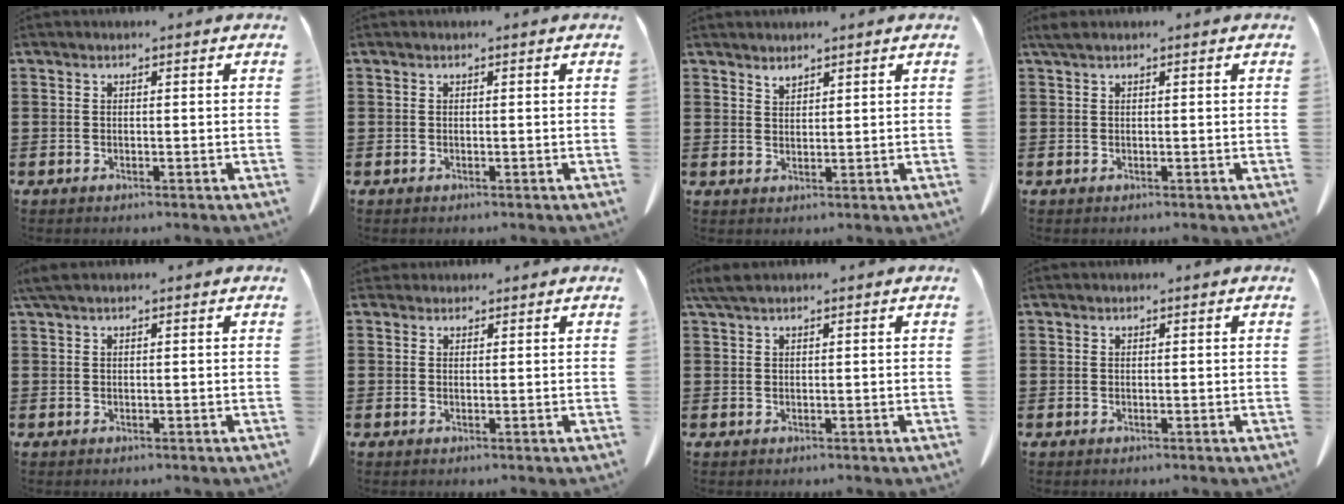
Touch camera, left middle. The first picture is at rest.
{"total": 0.0}
{"total": 1.7, "force": [1.6, 0.2, 0.3], "torque": [-0.008, -0.002, 0.033]}
{"total": 0.9, "force": [0.5, 0.1, 0.7], "torque": [-0.017, -0.001, 0.011]}
{"total": 1.4, "force": [0.9, 0.2, 1.1], "torque": [-0.024, 0.000, 0.018]}
{"total": 1.3, "force": [1.2, 0.6, 0.1], "torque": [0.002, -0.002, 0.023]}
{"total": 2.0, "force": [1.4, 0.3, 1.4], "torque": [-0.031, 0.000, 0.027]}
{"total": 0.0}